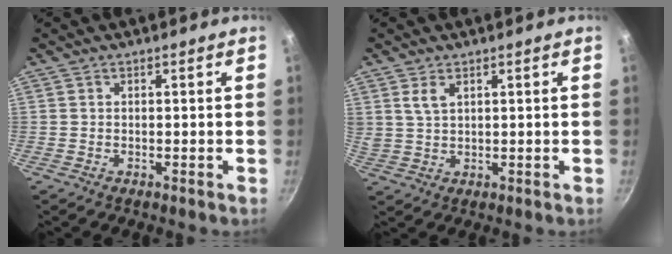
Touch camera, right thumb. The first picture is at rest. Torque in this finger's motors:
{"motor_torque": [-0.41, 0.51, 0.29, 0.26, 0.06]}